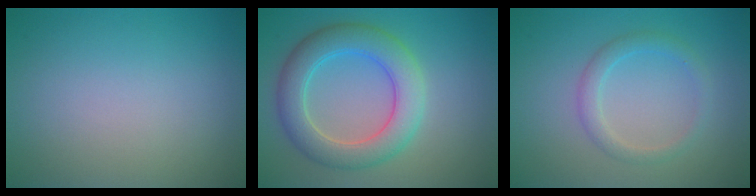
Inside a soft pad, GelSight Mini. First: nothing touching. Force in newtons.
{"total": 6.0, "press": 6.0, "slide": 0.5}
{"total": 2.0, "press": 2.0, "slide": 0.1}